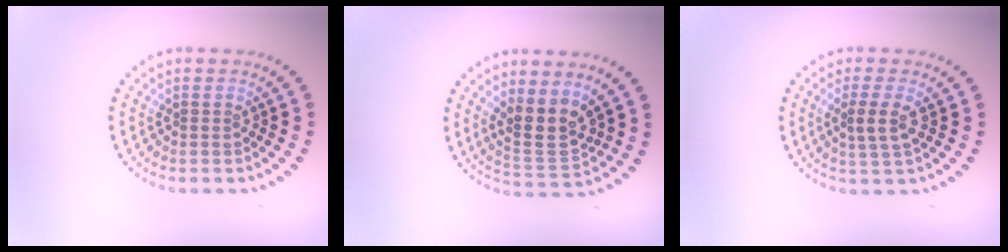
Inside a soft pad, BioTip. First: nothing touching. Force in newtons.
{"total": 3.8, "press": 3.4, "slide": 1.6}
{"total": 2.3, "press": 2.1, "slide": 0.8}